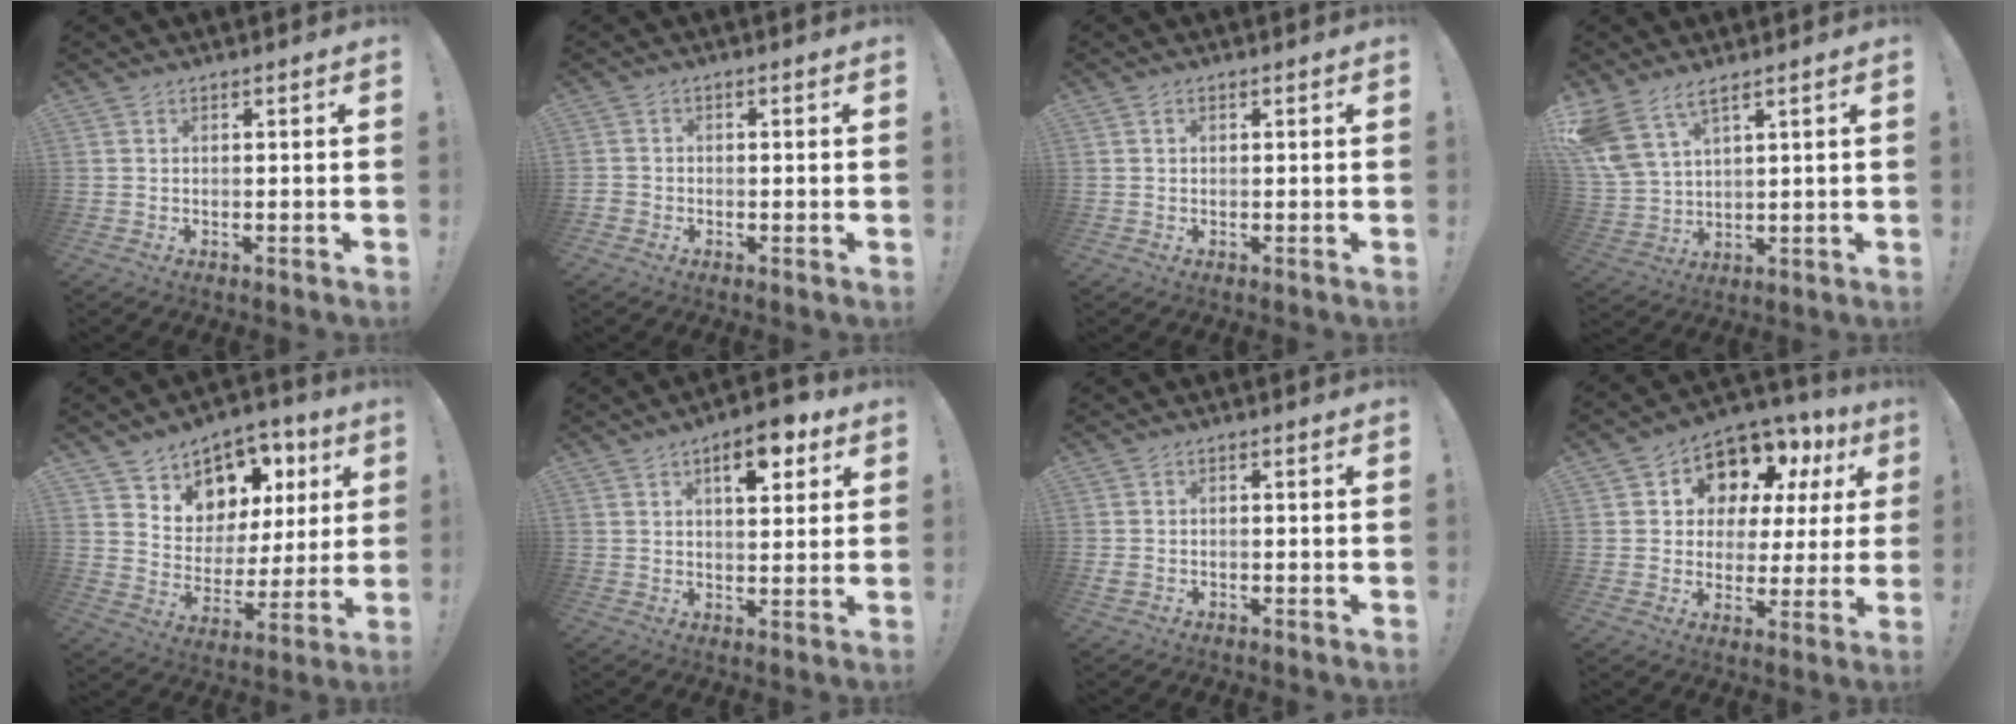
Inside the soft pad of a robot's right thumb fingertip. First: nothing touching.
{"total": 1.9, "force": [-1.1, 1.3, 0.8], "torque": [-0.013, 0.009, -0.020]}
{"total": 0.7, "force": [0.2, 0.5, 0.4], "torque": [-0.013, 0.004, 0.005]}
{"total": 8.7, "force": [6.3, 3.3, 5.1], "torque": [-0.113, -0.028, 0.126]}
{"total": 9.5, "force": [6.3, 6.9, 1.6], "torque": [-0.017, -0.066, 0.127]}
{"total": 9.2, "force": [4.8, 4.2, 6.7], "torque": [-0.073, -0.020, 0.078]}
{"total": 1.7, "force": [-1.0, 1.0, 0.9], "torque": [-0.017, 0.007, -0.015]}
{"total": 9.9, "force": [6.2, 6.9, 3.5], "torque": [-0.052, -0.060, 0.119]}